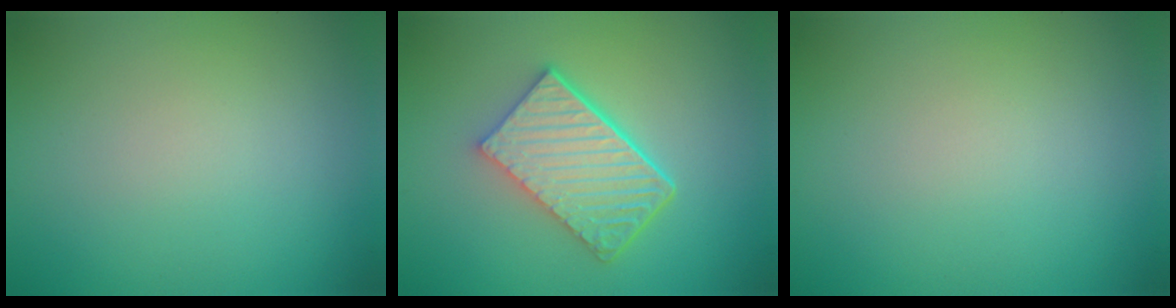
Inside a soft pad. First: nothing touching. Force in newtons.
{"total": 6.1, "press": 4.5, "slide": 4.1}
{"total": 0.0}